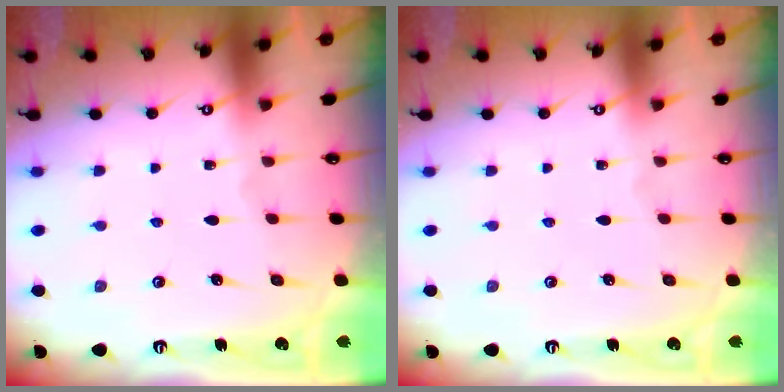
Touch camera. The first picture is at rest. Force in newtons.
{"total": 0.0}